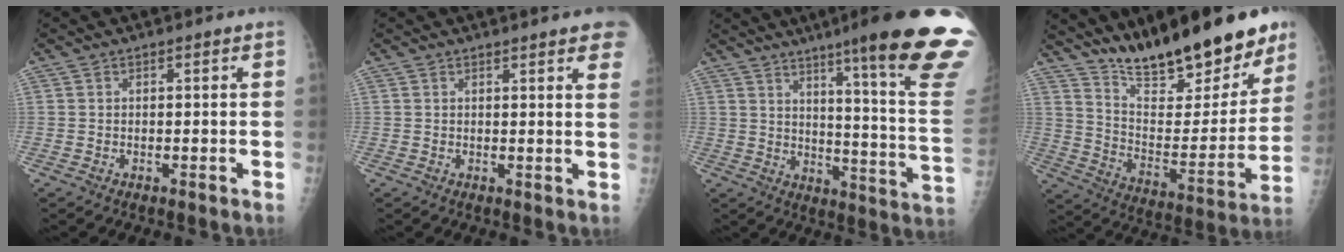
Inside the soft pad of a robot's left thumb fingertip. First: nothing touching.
{"total": 8.2, "force": [5.9, 1.5, 5.5], "torque": [-0.049, -0.011, 0.055]}
{"total": 25.2, "force": [16.3, 1.1, 19.1], "torque": [-0.220, -0.096, 0.220]}
{"total": 24.3, "force": [18.8, 7.3, 13.5], "torque": [-0.166, -0.098, 0.299]}